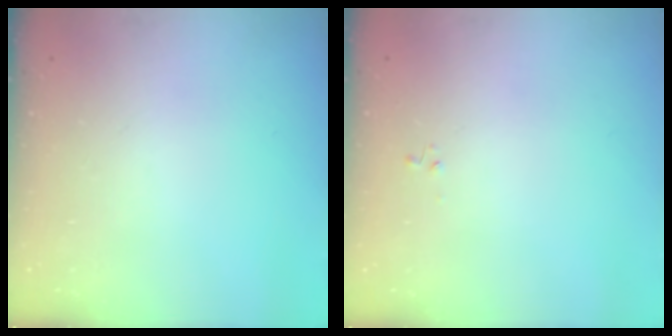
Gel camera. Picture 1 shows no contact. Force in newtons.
{"total": 0.0}